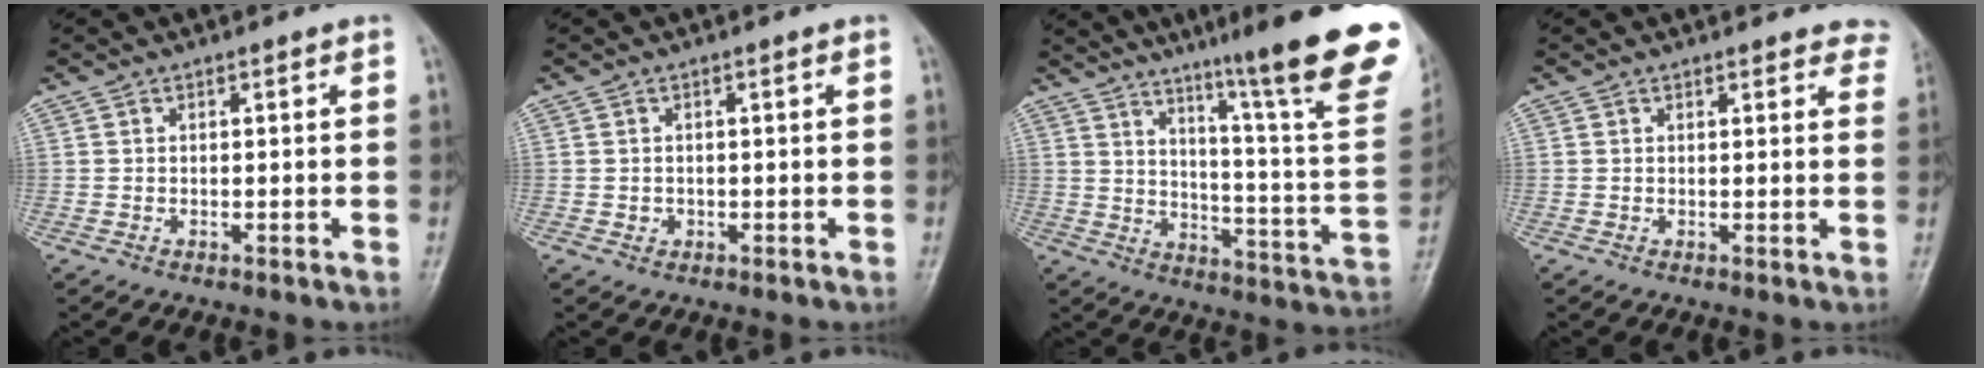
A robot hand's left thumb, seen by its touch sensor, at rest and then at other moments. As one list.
[{"total": 0.9, "force": [0.0, 0.8, 0.4], "torque": [-0.004, 0.000, 0.002]}, {"total": 25.9, "force": [16.2, 2.1, 20.1], "torque": [-0.250, -0.086, 0.222]}, {"total": 5.9, "force": [5.4, 2.0, 1.2], "torque": [0.025, -0.018, 0.037]}]